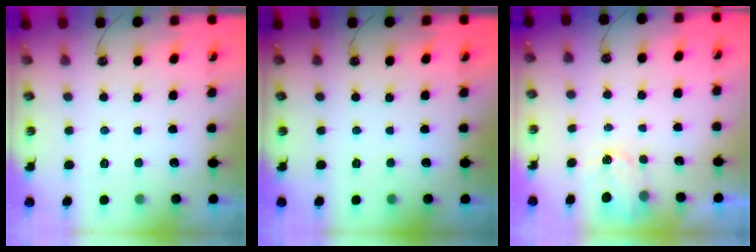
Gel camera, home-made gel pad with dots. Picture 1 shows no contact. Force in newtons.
{"total": 0.0}
{"total": 2.6, "press": 2.5, "slide": 0.4}